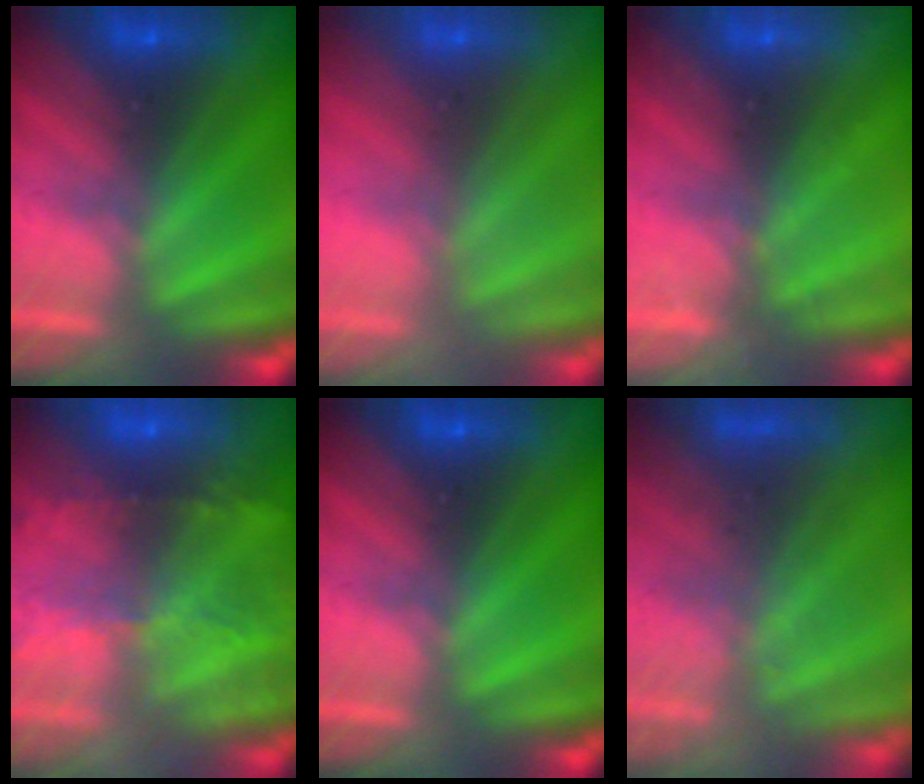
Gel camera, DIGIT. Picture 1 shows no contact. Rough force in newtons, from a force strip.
{"total": 2.4}
{"total": 2.2}
{"total": 9.4}
{"total": 0.0}
{"total": 7.5}